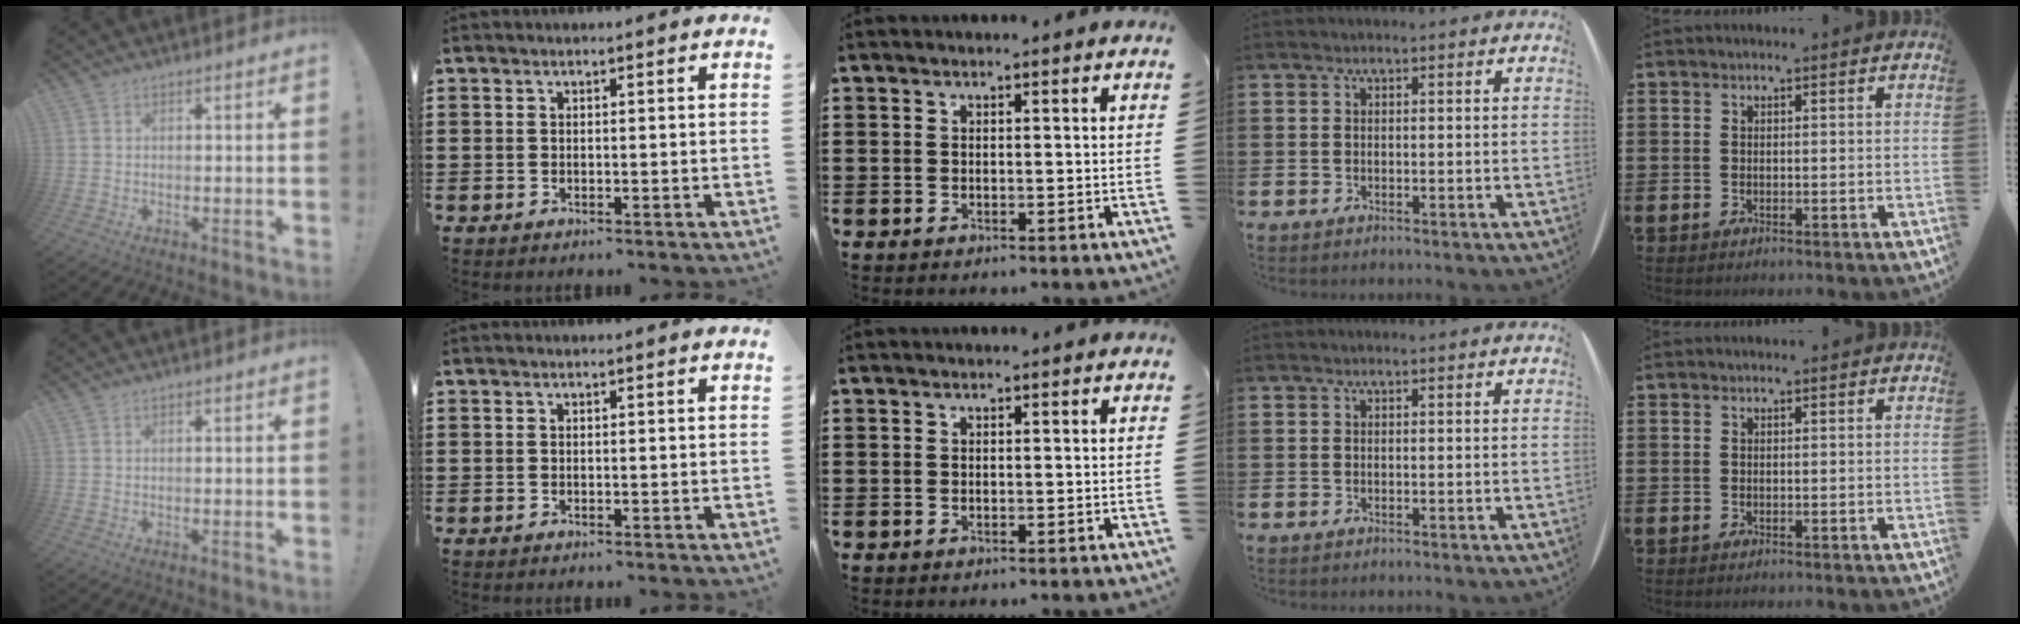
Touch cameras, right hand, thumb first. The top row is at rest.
{}